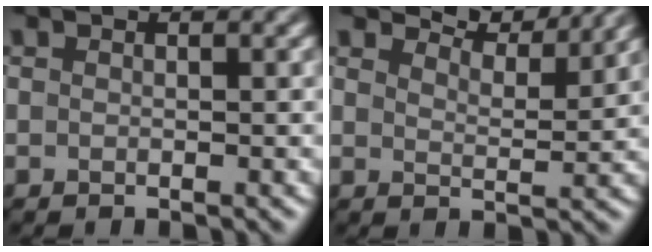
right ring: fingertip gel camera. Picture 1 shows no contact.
{"total": 4.7, "force": [4.5, 0.5, 1.3], "torque": [-0.031, 0.003, 0.062]}